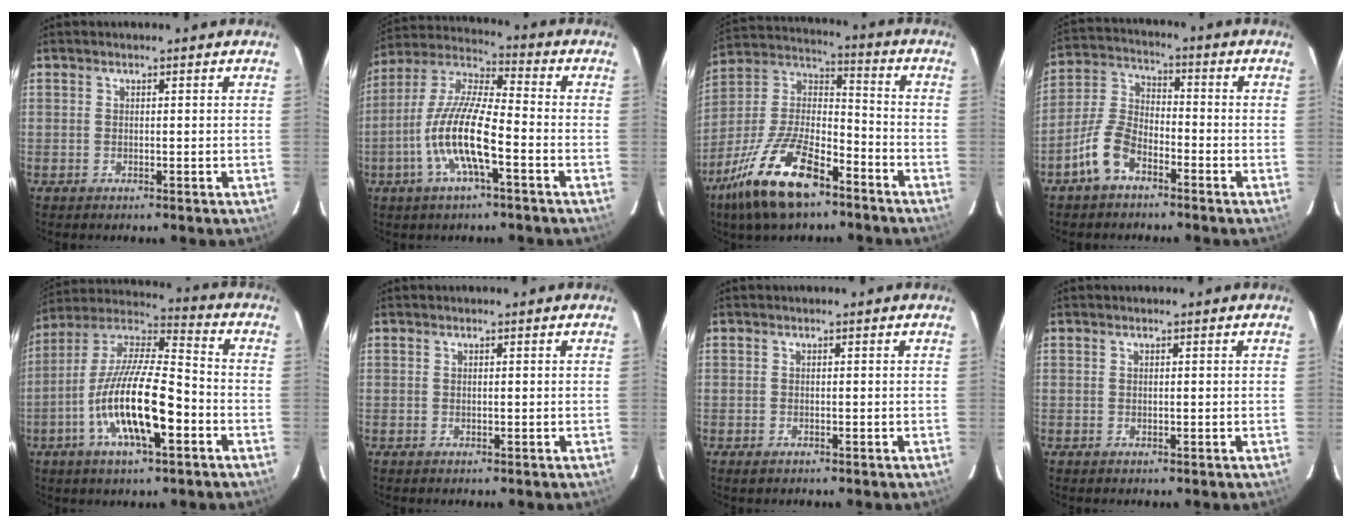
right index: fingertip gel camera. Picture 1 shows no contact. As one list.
[{"total": 13.7, "force": [-4.9, 2.8, 12.4], "torque": [-0.253, -0.003, -0.101]}, {"total": 19.4, "force": [-12.0, 7.6, 13.3], "torque": [-0.279, -0.009, -0.220]}, {"total": 8.7, "force": [-5.4, 4.2, 5.3], "torque": [-0.123, 0.015, -0.110]}, {"total": 18.1, "force": [-6.3, 5.0, 16.2], "torque": [-0.313, -0.012, -0.123]}, {"total": 0.0}, {"total": 0.6, "force": [-0.3, 0.4, 0.3], "torque": [-0.005, -0.002, -0.006]}, {"total": 0.0}]